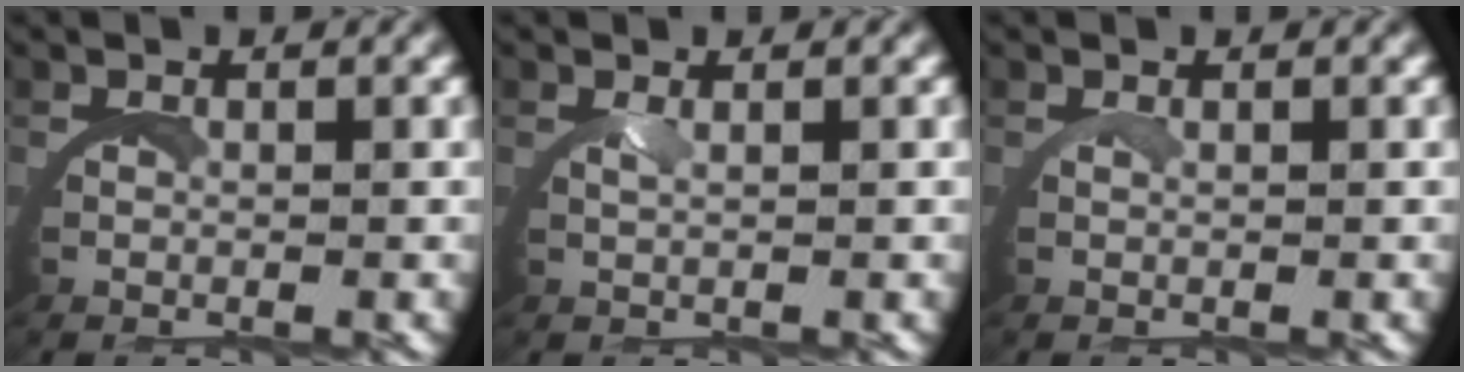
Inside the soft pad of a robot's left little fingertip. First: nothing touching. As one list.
[{"total": 1.2, "force": [0.6, -1.0, 0.4], "torque": [-0.006, 0.002, 0.013]}, {"total": 0.6, "force": [0.2, -0.6, 0.1], "torque": [-0.001, 0.001, 0.005]}]